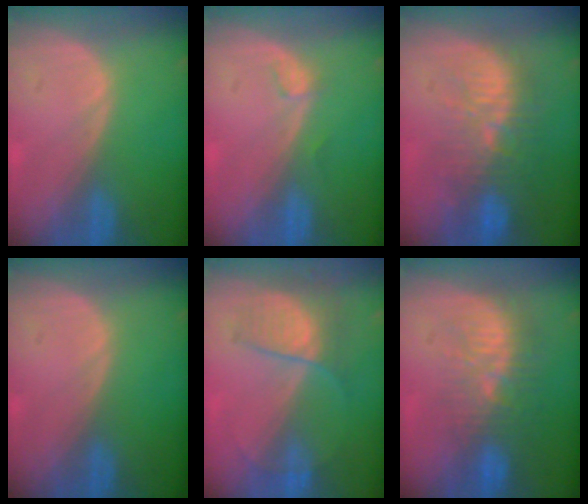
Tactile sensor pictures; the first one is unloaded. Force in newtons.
{"total": 1.1, "press": 1.1, "slide": 0.2}
{"total": 10.1, "press": 9.3, "slide": 4.0}
{"total": 0.0}
{"total": 7.3, "press": 6.0, "slide": 4.0}
{"total": 9.4, "press": 8.8, "slide": 3.4}